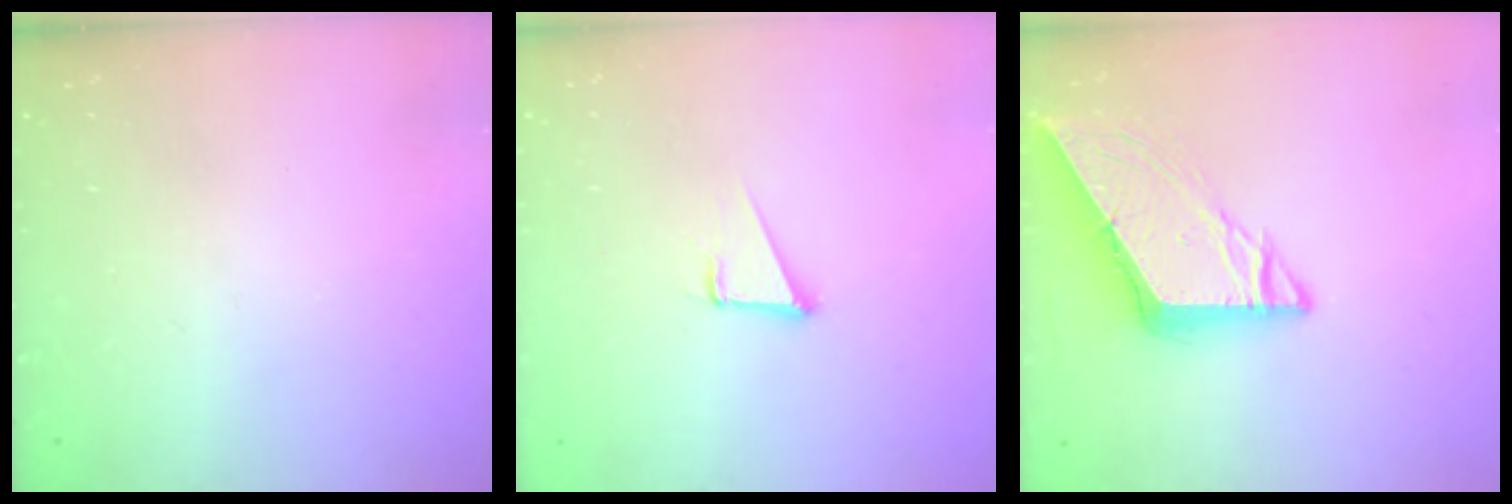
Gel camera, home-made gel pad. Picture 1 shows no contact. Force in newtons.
{"total": 4.3, "press": 3.4, "slide": 2.6}
{"total": 8.9, "press": 8.9, "slide": 1.0}